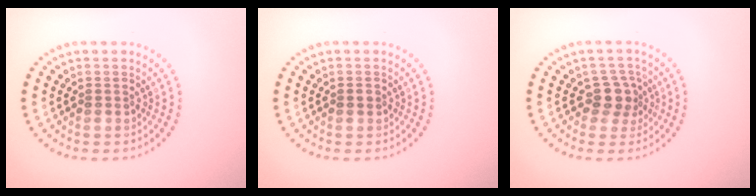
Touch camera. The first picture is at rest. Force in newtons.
{"total": 0.6, "press": 0.6, "slide": 0.1}
{"total": 2.5, "press": 2.1, "slide": 1.4}